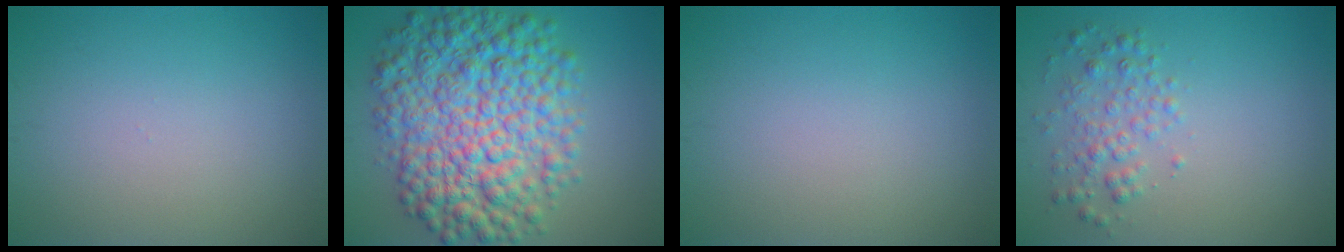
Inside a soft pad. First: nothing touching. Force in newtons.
{"total": 11.3, "press": 11.3, "slide": 0.1}
{"total": 0.0}
{"total": 2.4, "press": 2.4, "slide": 0.1}